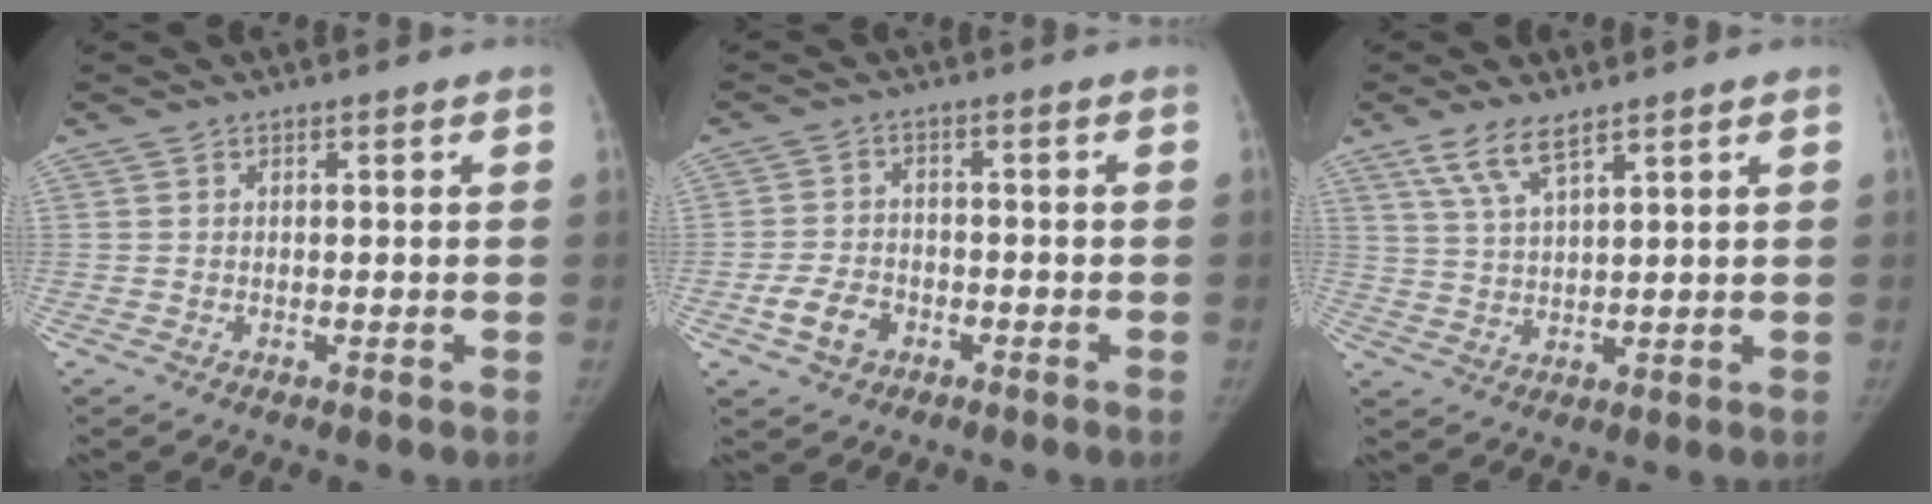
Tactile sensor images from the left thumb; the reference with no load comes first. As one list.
[{"total": 5.3, "force": [-2.4, 3.8, 2.8], "torque": [-0.050, 0.018, -0.042]}, {"total": 6.2, "force": [4.4, 1.4, 4.2], "torque": [-0.089, -0.014, 0.094]}]